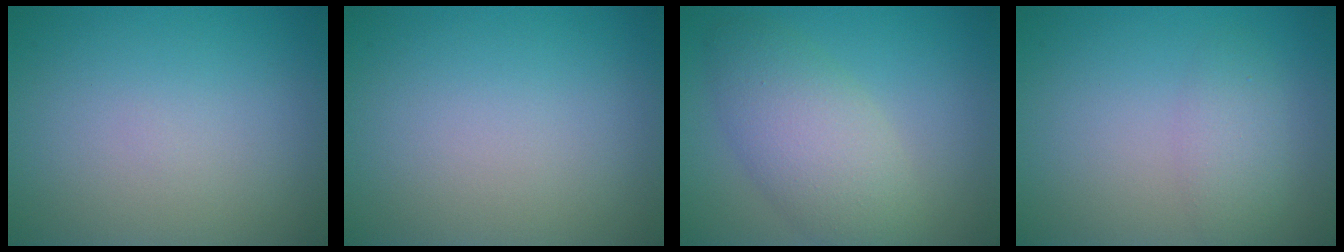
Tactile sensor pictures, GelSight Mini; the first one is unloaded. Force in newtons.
{"total": 0.0}
{"total": 5.4, "press": 5.4, "slide": 0.3}
{"total": 2.2, "press": 2.2, "slide": 0.1}